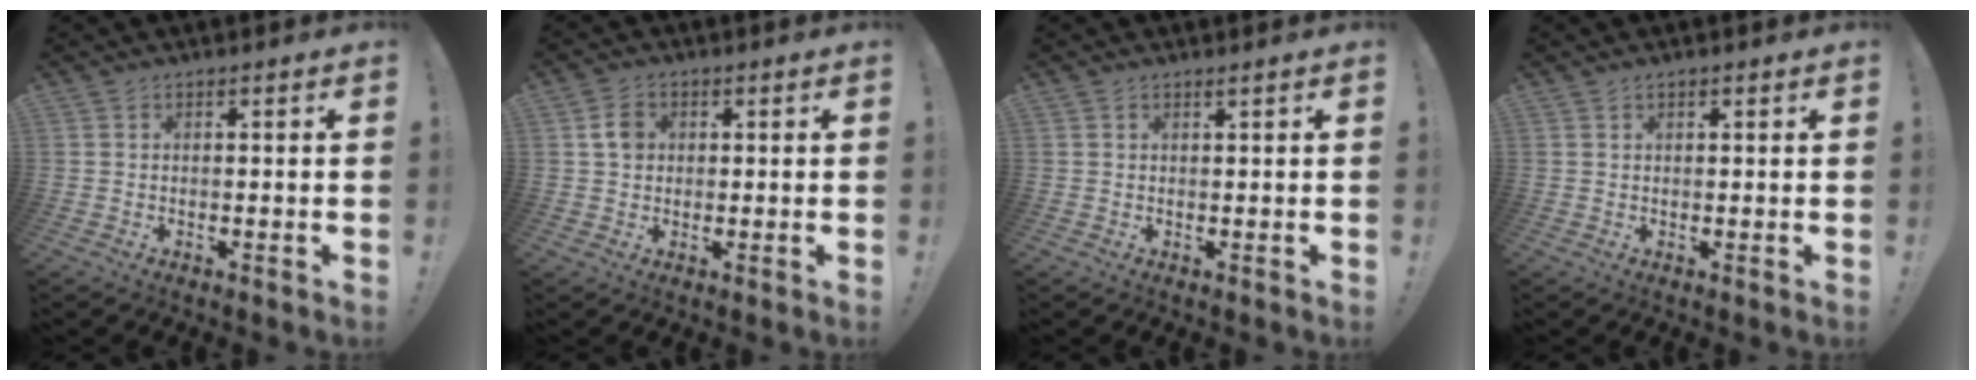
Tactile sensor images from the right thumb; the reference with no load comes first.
{"total": 4.2, "force": [0.7, 3.4, 2.3], "torque": [-0.033, 0.003, 0.011]}
{"total": 0.7, "force": [0.5, -0.1, 0.5], "torque": [-0.011, 0.001, 0.008]}
{"total": 0.8, "force": [0.5, 0.4, 0.3], "torque": [-0.005, 0.000, 0.010]}